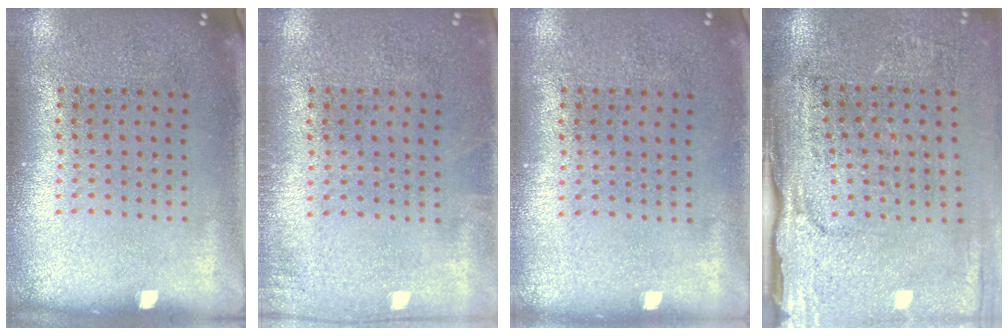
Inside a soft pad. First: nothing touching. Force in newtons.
{"total": 0.8, "press": 0.8, "slide": 0.1}
{"total": 0.0}
{"total": 4.2, "press": 3.6, "slide": 2.1}